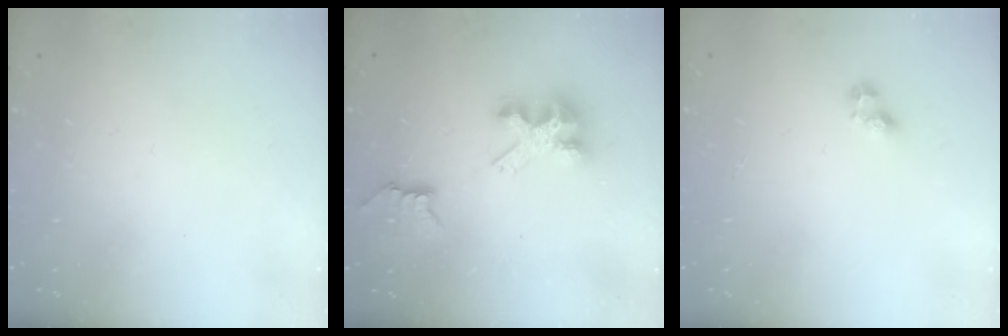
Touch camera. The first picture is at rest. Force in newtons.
{"total": 7.6, "press": 7.6, "slide": 0.2}
{"total": 2.6, "press": 2.6, "slide": 0.2}